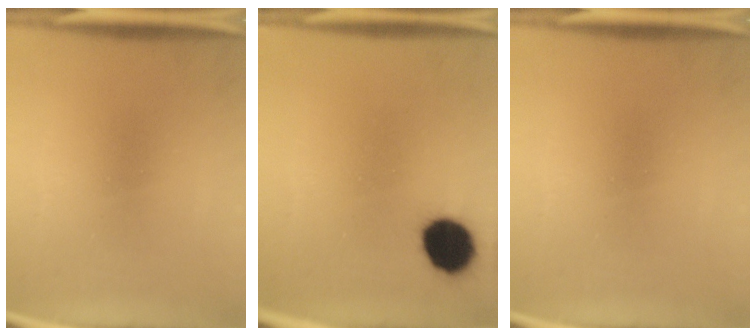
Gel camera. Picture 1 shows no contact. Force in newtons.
{"total": 9.9}
{"total": 0.0}